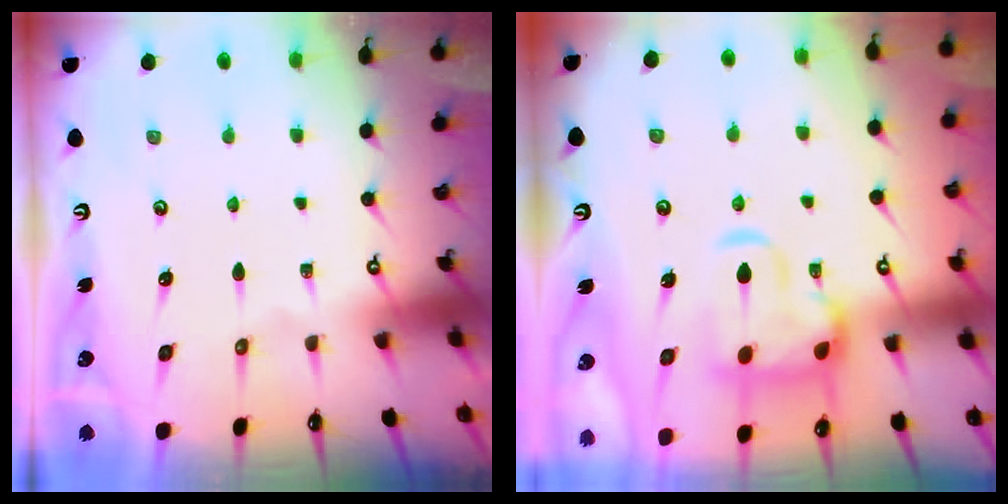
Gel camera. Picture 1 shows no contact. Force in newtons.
{"total": 6.9, "press": 6.7, "slide": 1.5}